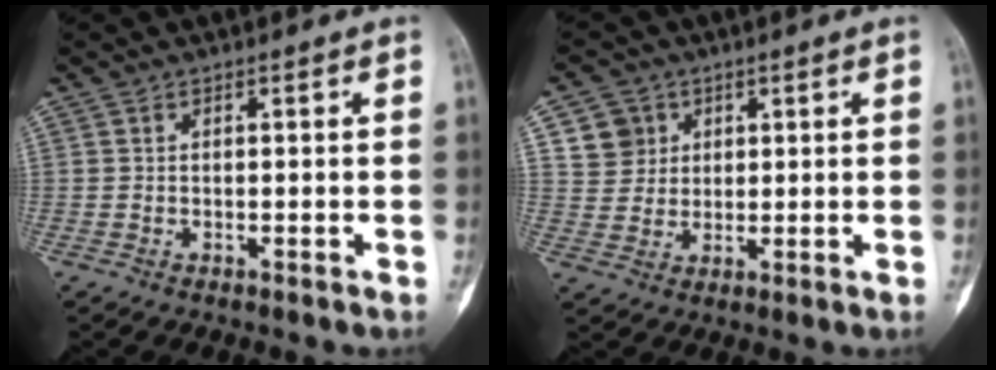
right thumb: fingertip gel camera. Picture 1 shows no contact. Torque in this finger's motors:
{"motor_torque": [-0.75, 0.65, 0.12, -0.06, 0.01]}